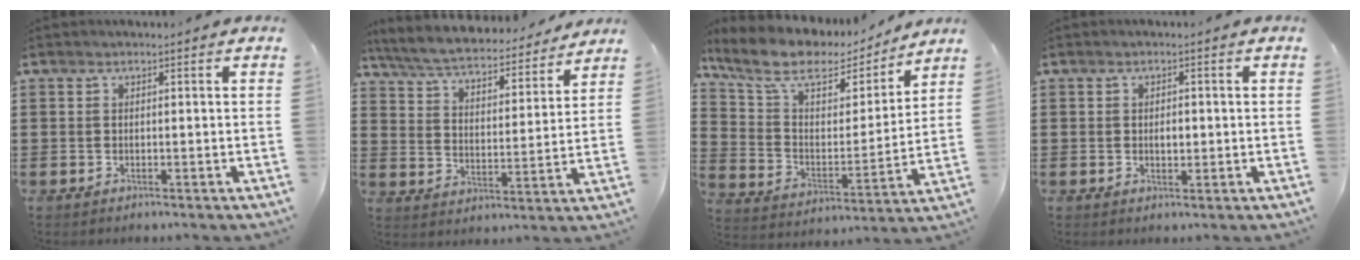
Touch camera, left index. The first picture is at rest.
{"total": 5.7, "force": [5.4, 0.4, 1.8], "torque": [-0.062, -0.040, 0.088]}
{"total": 9.6, "force": [7.5, 3.7, 4.8], "torque": [-0.130, -0.045, 0.129]}
{"total": 1.8, "force": [0.0, 0.8, 1.6], "torque": [-0.024, 0.001, -0.003]}